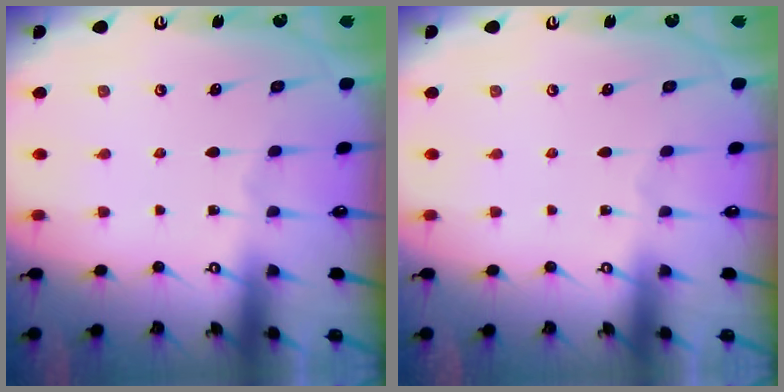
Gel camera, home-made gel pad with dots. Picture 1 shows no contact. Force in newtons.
{"total": 0.0}